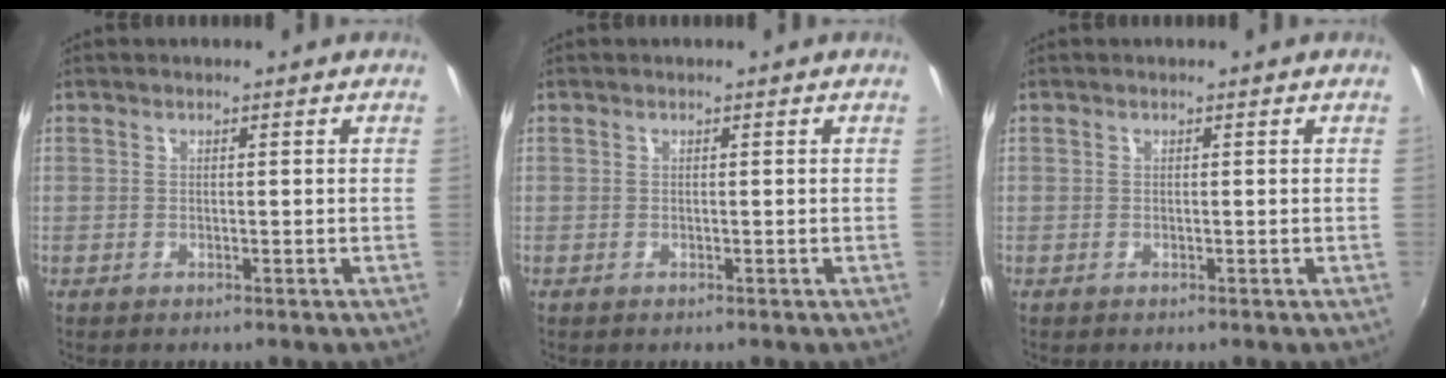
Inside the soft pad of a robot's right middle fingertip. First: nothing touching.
{"total": 0.0}
{"total": 0.0}